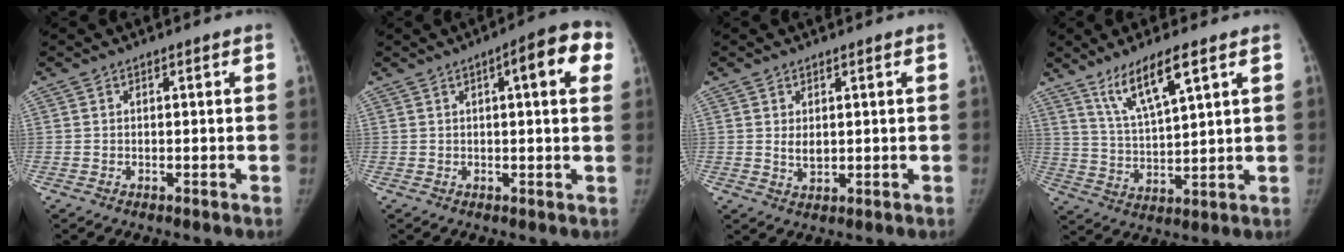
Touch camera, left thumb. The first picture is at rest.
{"total": 9.5, "force": [3.3, 2.6, 8.5], "torque": [-0.083, 0.012, 0.029]}
{"total": 2.5, "force": [0.6, 1.5, 1.9], "torque": [-0.022, -0.009, 0.016]}
{"total": 10.4, "force": [6.4, 2.1, 7.9], "torque": [-0.145, -0.031, 0.129]}